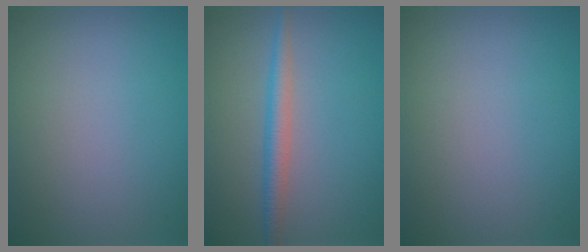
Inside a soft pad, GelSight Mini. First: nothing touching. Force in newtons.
{"total": 2.3, "press": 2.3, "slide": 0.1}
{"total": 0.0}